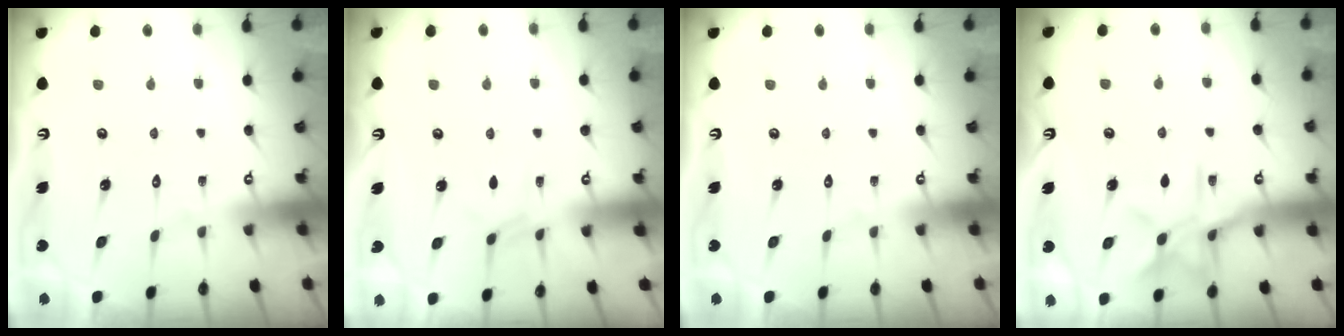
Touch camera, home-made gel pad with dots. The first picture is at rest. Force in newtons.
{"total": 3.6, "press": 3.6, "slide": 0.4}
{"total": 0.0}
{"total": 11.7, "press": 11.7, "slide": 0.9}